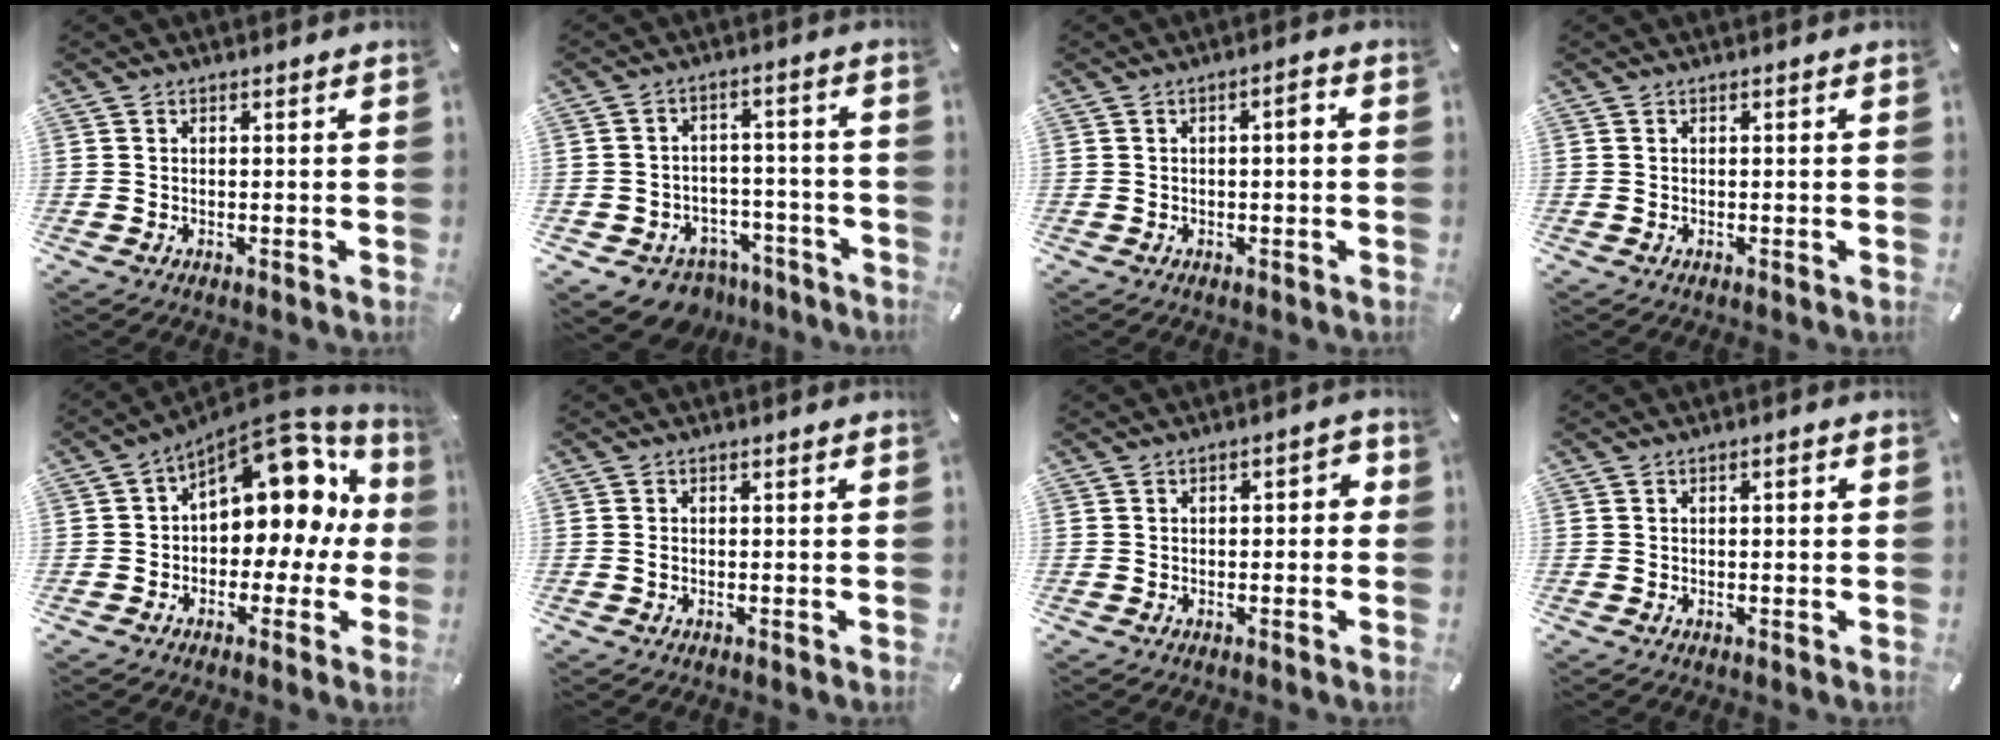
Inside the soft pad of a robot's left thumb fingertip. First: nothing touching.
{"total": 7.6, "force": [-4.9, 5.5, 1.9], "torque": [-0.028, 0.038, -0.083]}
{"total": 2.8, "force": [-0.1, 0.8, 2.7], "torque": [-0.042, 0.008, -0.007]}
{"total": 0.0}
{"total": 14.2, "force": [6.7, 8.7, 9.0], "torque": [-0.119, -0.059, 0.116]}
{"total": 0.7, "force": [-0.2, 0.4, 0.5], "torque": [-0.011, 0.000, -0.003]}
{"total": 2.4, "force": [-0.8, 1.3, 1.9], "torque": [-0.033, 0.012, -0.017]}
{"total": 1.1, "force": [-0.1, 0.5, 1.0], "torque": [-0.017, 0.003, -0.003]}